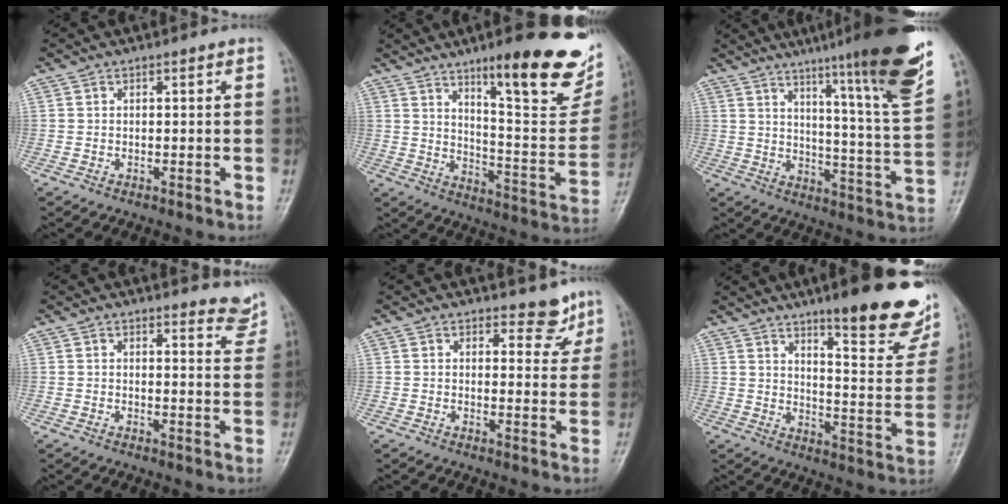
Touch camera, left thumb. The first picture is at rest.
{"total": 24.0, "force": [14.2, 6.0, 18.4], "torque": [-0.208, -0.063, 0.211]}
{"total": 21.4, "force": [15.0, 0.1, 15.3], "torque": [-0.198, -0.094, 0.206]}
{"total": 4.3, "force": [4.2, 1.0, 0.5], "torque": [0.010, -0.038, 0.035]}
{"total": 4.5, "force": [3.7, 2.3, 1.3], "torque": [0.012, -0.028, 0.043]}
{"total": 19.6, "force": [13.2, 4.3, 13.9], "torque": [-0.144, -0.083, 0.181]}